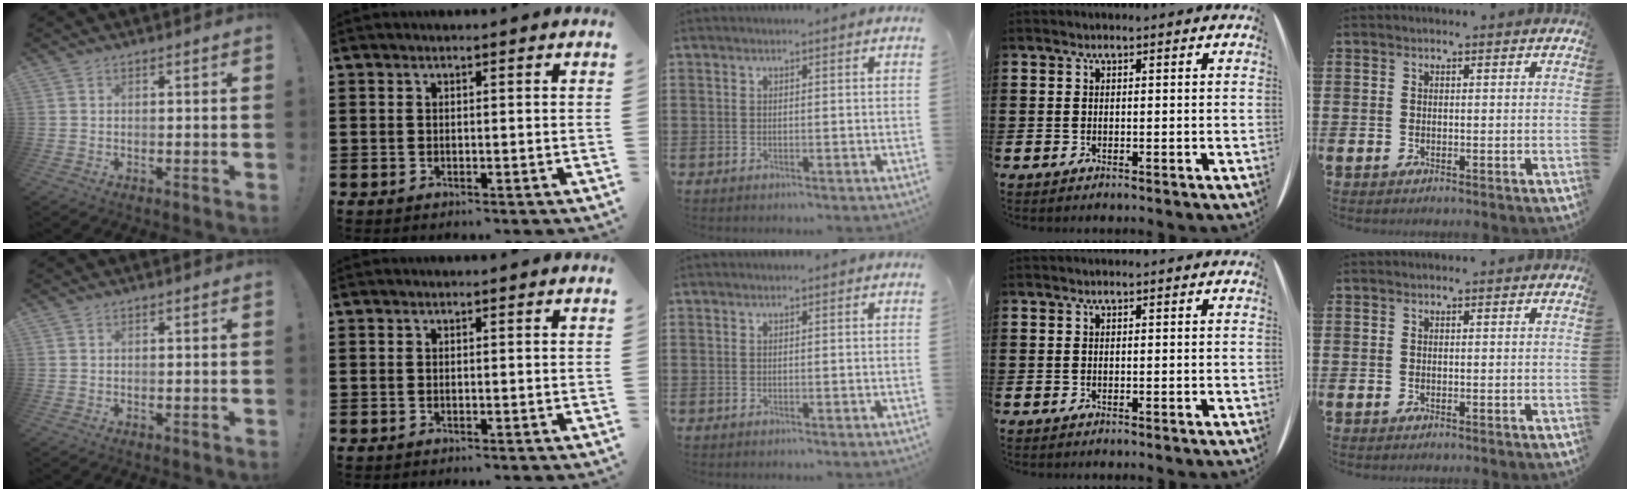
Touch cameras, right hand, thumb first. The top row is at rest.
{}